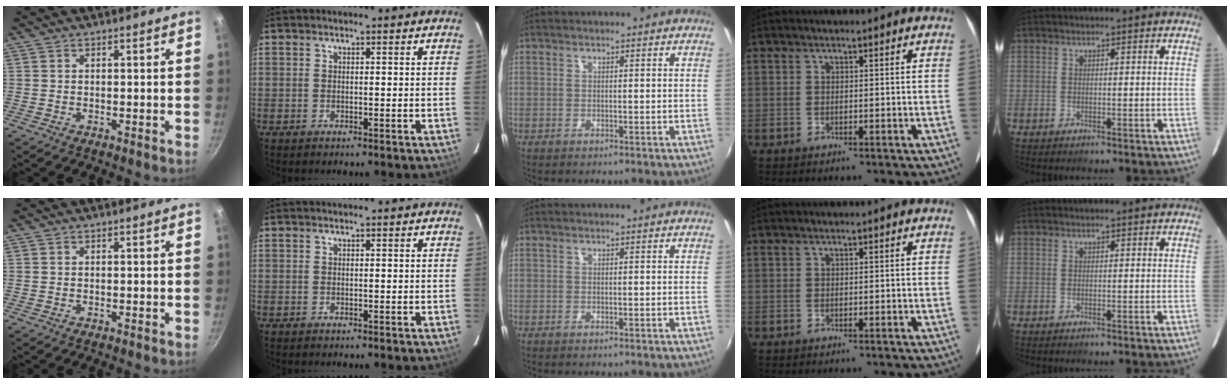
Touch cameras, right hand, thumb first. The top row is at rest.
{}